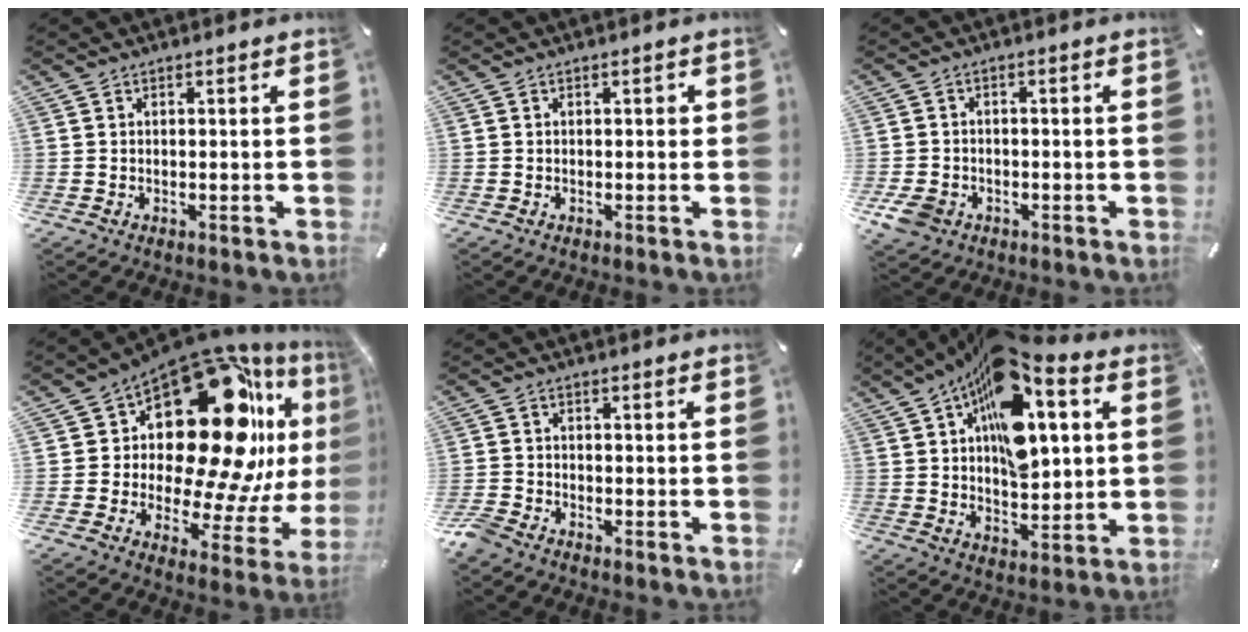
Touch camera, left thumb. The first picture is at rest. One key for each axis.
{"total": 1.1, "fx": 0.1, "fy": 0.7, "fz": 0.8, "tx": -0.007, "ty": 0.003, "tz": -0.003}
{"total": 5.1, "fx": -2.3, "fy": 4.0, "fz": 2.1, "tx": -0.059, "ty": 0.006, "tz": -0.046}
{"total": 27.0, "fx": 10.0, "fy": 14.5, "fz": 20.4, "tx": -0.289, "ty": -0.102, "tz": 0.181}
{"total": 3.0, "fx": -2.5, "fy": 1.3, "fz": 1.0, "tx": -0.036, "ty": 0.006, "tz": -0.054}
{"total": 20.5, "fx": 8.5, "fy": 11.4, "fz": 14.8, "tx": -0.228, "ty": -0.038, "tz": 0.144}